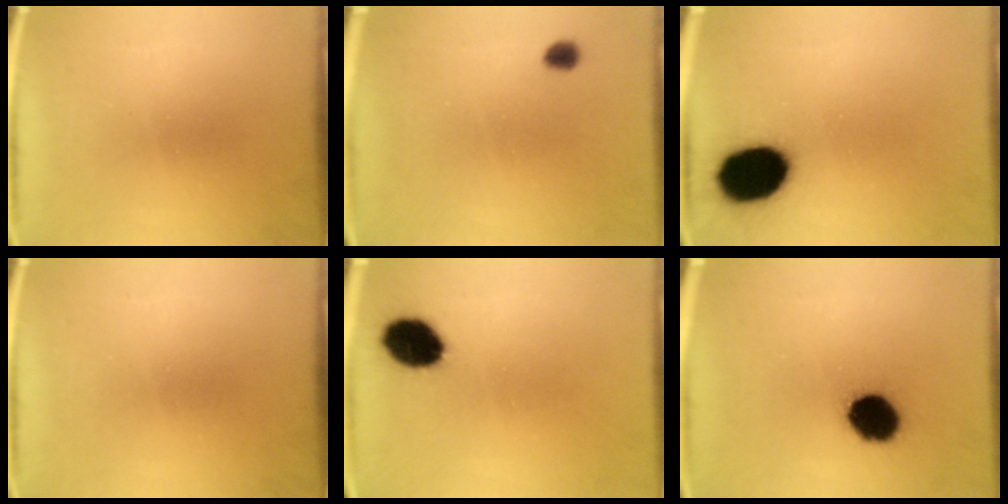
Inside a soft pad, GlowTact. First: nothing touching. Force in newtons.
{"total": 1.9}
{"total": 17.7}
{"total": 0.0}
{"total": 8.6}
{"total": 11.9}